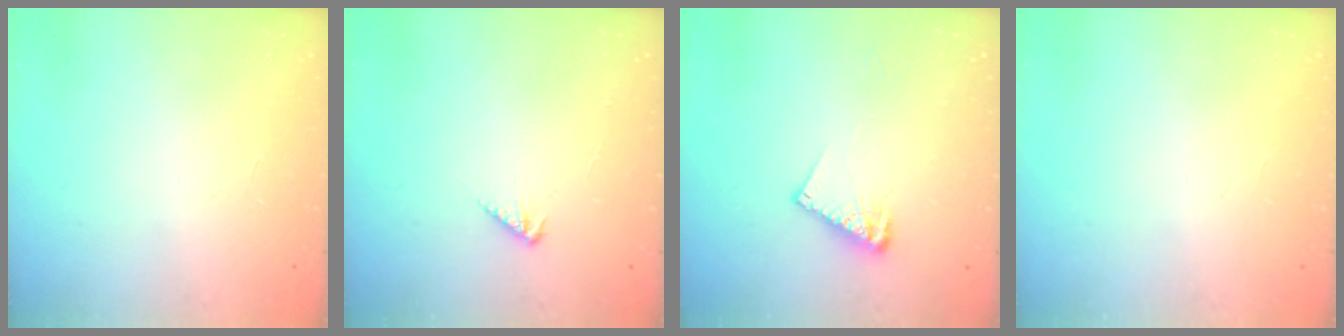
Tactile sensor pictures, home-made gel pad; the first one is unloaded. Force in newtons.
{"total": 2.1, "press": 2.1, "slide": 0.2}
{"total": 7.3, "press": 7.3, "slide": 0.0}
{"total": 0.0}